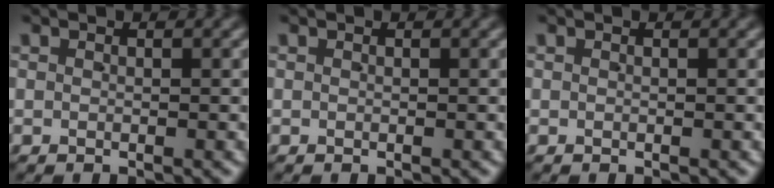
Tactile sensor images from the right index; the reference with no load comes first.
{"total": 0.0}
{"total": 0.0}